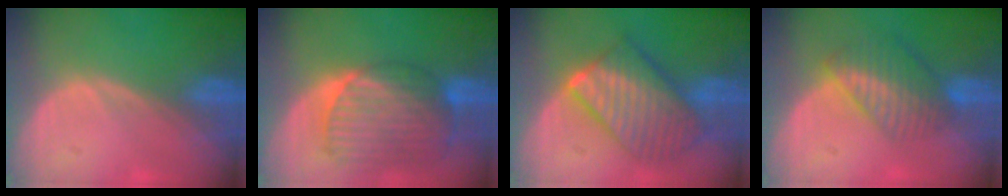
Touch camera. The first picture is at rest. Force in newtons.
{"total": 10.6, "press": 9.1, "slide": 5.6}
{"total": 9.8, "press": 9.8, "slide": 0.9}
{"total": 7.0, "press": 6.1, "slide": 3.5}